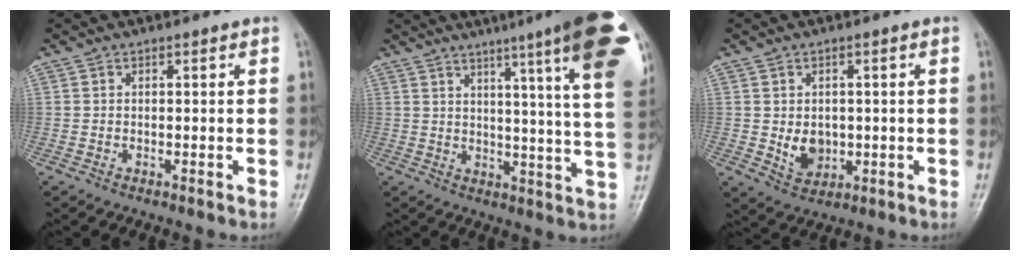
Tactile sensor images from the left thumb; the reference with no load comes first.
{"total": 21.6, "force": [12.1, 1.3, 17.8], "torque": [-0.208, -0.047, 0.139]}
{"total": 5.4, "force": [-0.3, 4.2, 3.4], "torque": [-0.033, -0.005, 0.007]}